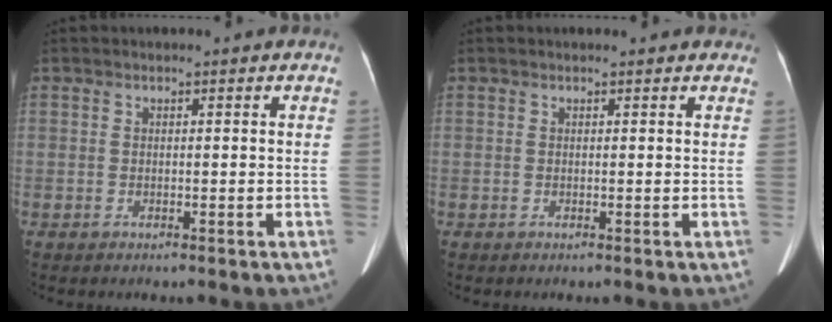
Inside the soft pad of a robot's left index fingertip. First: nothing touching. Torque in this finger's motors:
{"motor_torque": [-0.03, 0.05, -0.06, -0.06]}